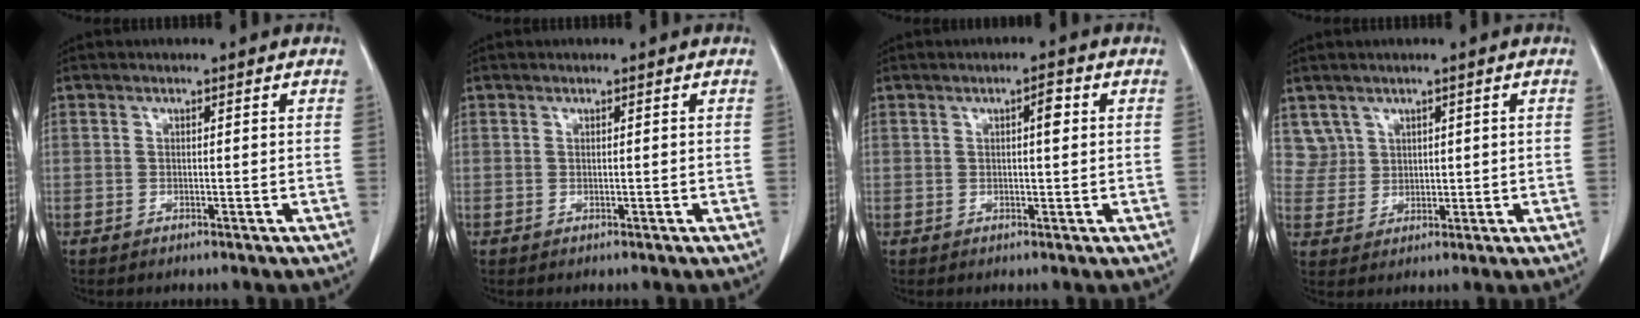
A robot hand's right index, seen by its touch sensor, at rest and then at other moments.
{"total": 0.0}
{"total": 2.3, "force": [0.6, 0.6, 2.2], "torque": [-0.031, 0.003, 0.008]}
{"total": 3.9, "force": [2.2, 3.2, -0.4], "torque": [0.019, 0.004, 0.045]}